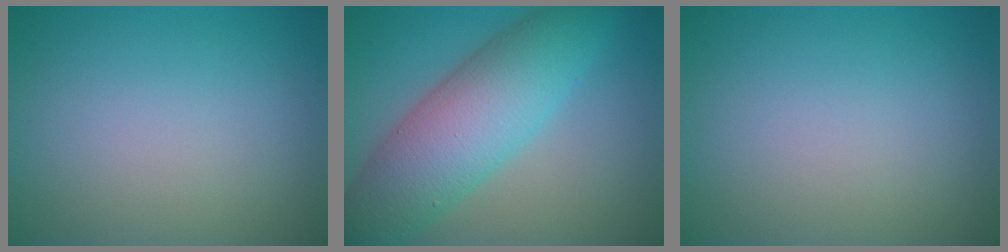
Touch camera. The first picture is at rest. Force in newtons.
{"total": 8.7, "press": 8.7, "slide": 0.1}
{"total": 0.0}